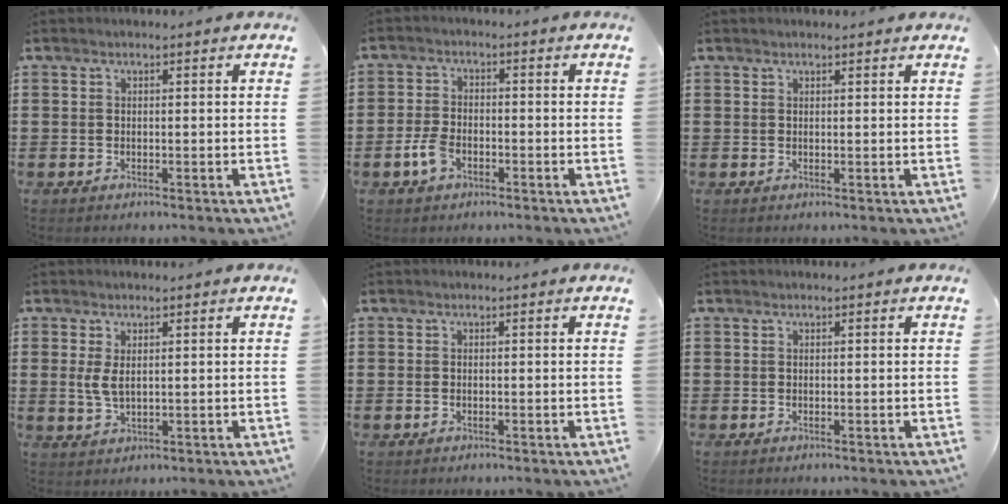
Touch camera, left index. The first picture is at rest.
{"total": 4.1, "force": [-1.8, 2.2, 3.0], "torque": [-0.079, -0.003, -0.038]}
{"total": 0.8, "force": [0.7, 0.0, 0.2], "torque": [-0.006, 0.000, 0.015]}
{"total": 3.3, "force": [0.7, 1.4, 2.9], "torque": [-0.074, -0.001, 0.007]}
{"total": 0.6, "force": [-0.3, 0.3, 0.4], "torque": [-0.011, -0.002, -0.004]}
{"total": 0.0}